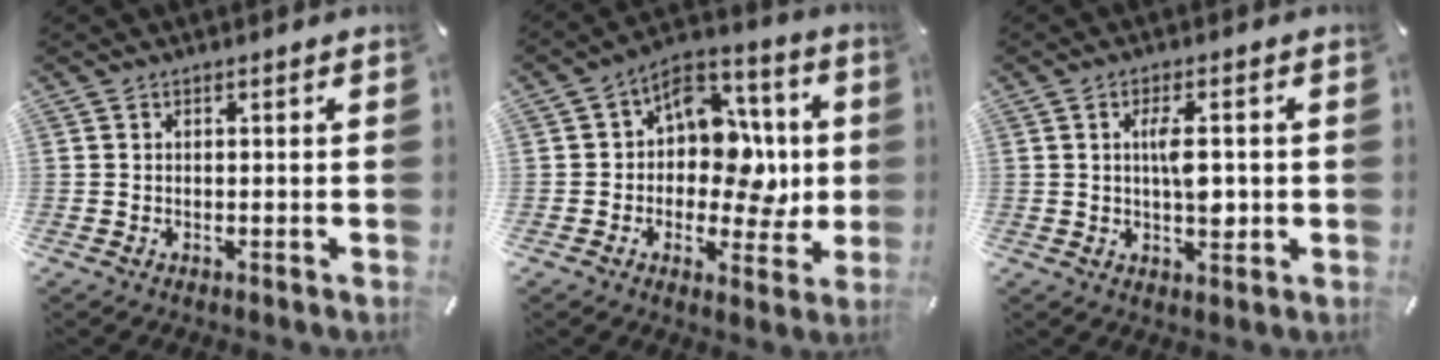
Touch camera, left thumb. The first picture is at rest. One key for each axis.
{"total": 13.1, "fx": 0.5, "fy": 10.5, "fz": 7.8, "tx": -0.090, "ty": -0.016, "tz": 0.016}
{"total": 6.8, "fx": 0.4, "fy": 3.1, "fz": 6.1, "tx": -0.097, "ty": -0.003, "tz": 0.000}